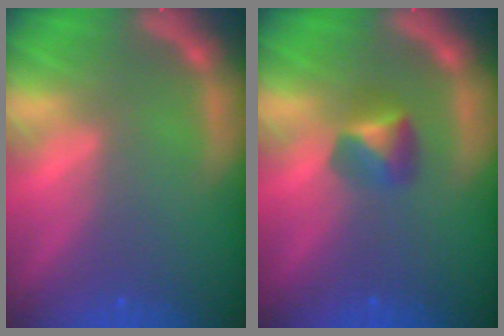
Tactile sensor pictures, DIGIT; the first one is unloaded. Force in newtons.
{"total": 2.4}